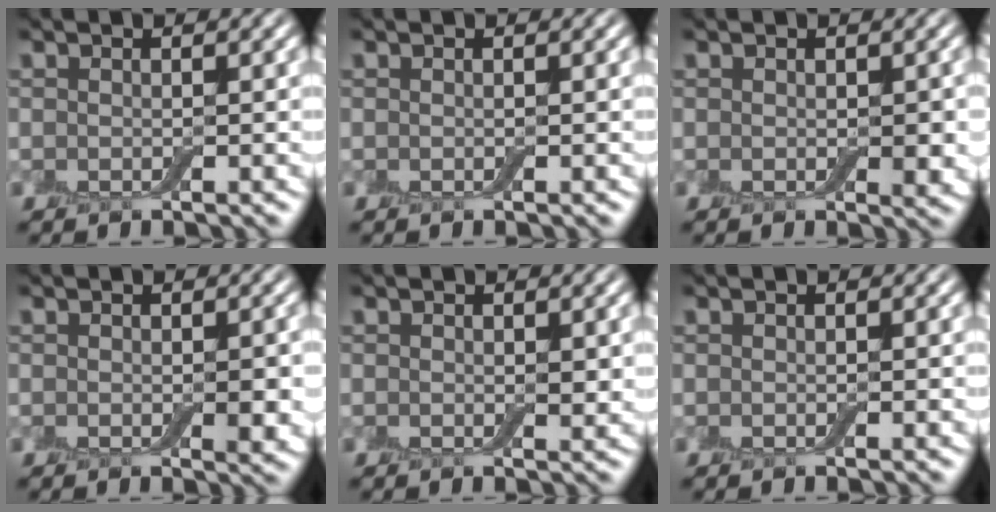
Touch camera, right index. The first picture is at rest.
{"total": 0.0}
{"total": 1.6, "force": [0.1, 0.9, 1.3], "torque": [-0.013, -0.003, 0.002]}
{"total": 1.9, "force": [-0.2, 0.8, 1.6], "torque": [-0.020, -0.006, -0.002]}
{"total": 1.0, "force": [0.2, 0.6, 0.8], "torque": [-0.008, -0.003, 0.004]}
{"total": 0.0}